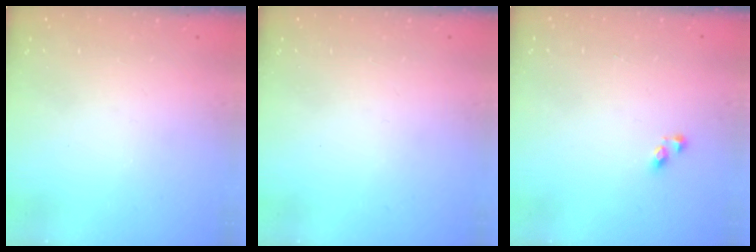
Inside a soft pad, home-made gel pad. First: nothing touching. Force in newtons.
{"total": 0.0}
{"total": 3.1, "press": 3.1, "slide": 0.2}